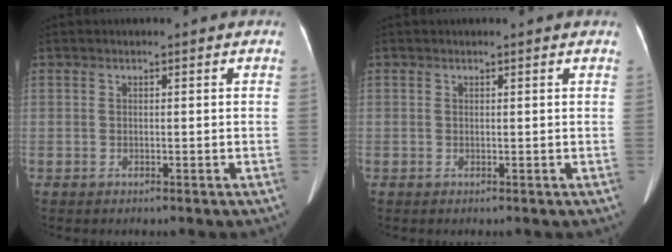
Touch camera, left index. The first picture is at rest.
{"total": 0.0}